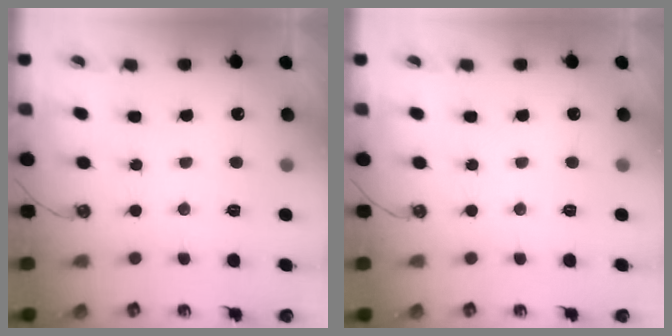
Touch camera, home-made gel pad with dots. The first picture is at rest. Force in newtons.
{"total": 0.0}